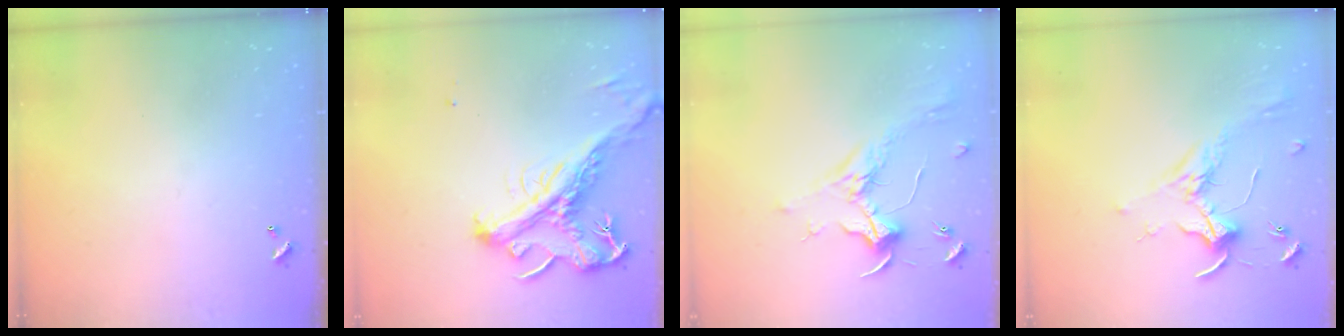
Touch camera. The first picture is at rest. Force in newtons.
{"total": 2.6, "press": 2.2, "slide": 1.4}
{"total": 1.9, "press": 1.7, "slide": 0.7}
{"total": 1.8, "press": 1.6, "slide": 0.7}